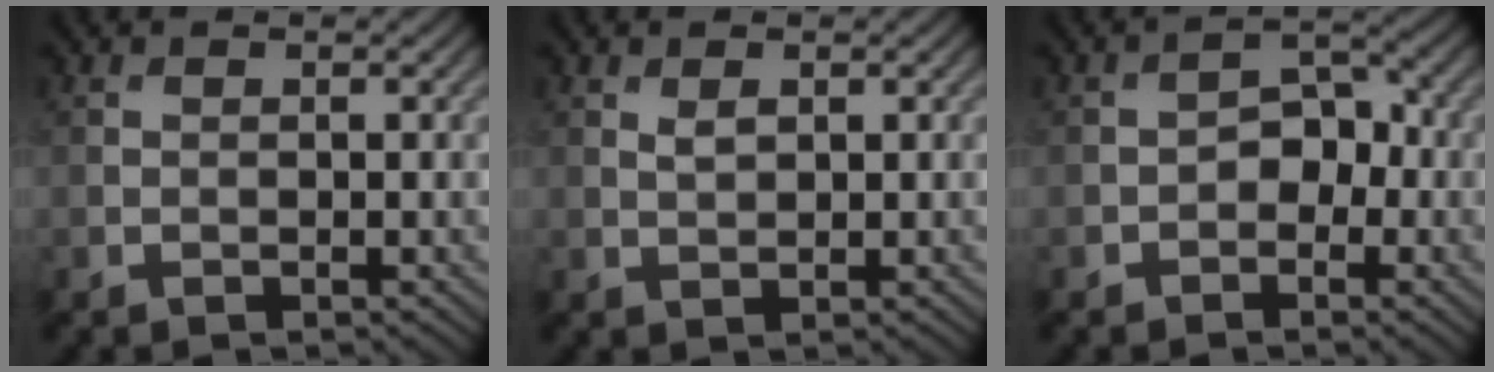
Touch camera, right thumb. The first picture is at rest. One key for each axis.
{"total": 1.3, "fx": 0.6, "fy": 0.7, "fz": 1.0, "tx": -0.023, "ty": -0.003, "tz": 0.015}
{"total": 3.4, "fx": -1.0, "fy": 2.4, "fz": 2.2, "tx": -0.026, "ty": 0.007, "tz": -0.020}